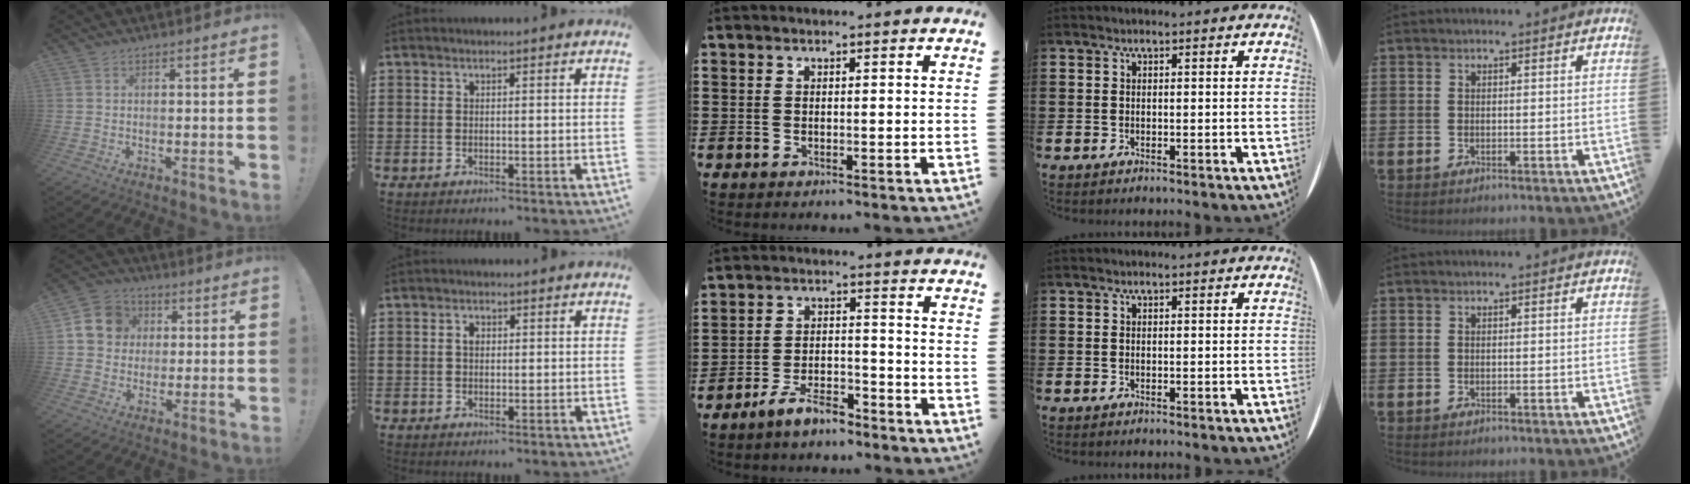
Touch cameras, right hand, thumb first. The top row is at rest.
{"thumb": {"total": 11.6, "force": [2.4, 10.4, 4.5], "torque": [-0.063, 0.009, 0.053]}, "index": {"total": 1.5, "force": [0.2, 1.0, 1.1], "torque": [-0.023, 0.007, 0.002]}, "middle": {"total": 6.2, "force": [-5.4, 1.7, 2.5], "torque": [-0.050, 0.007, -0.104]}}